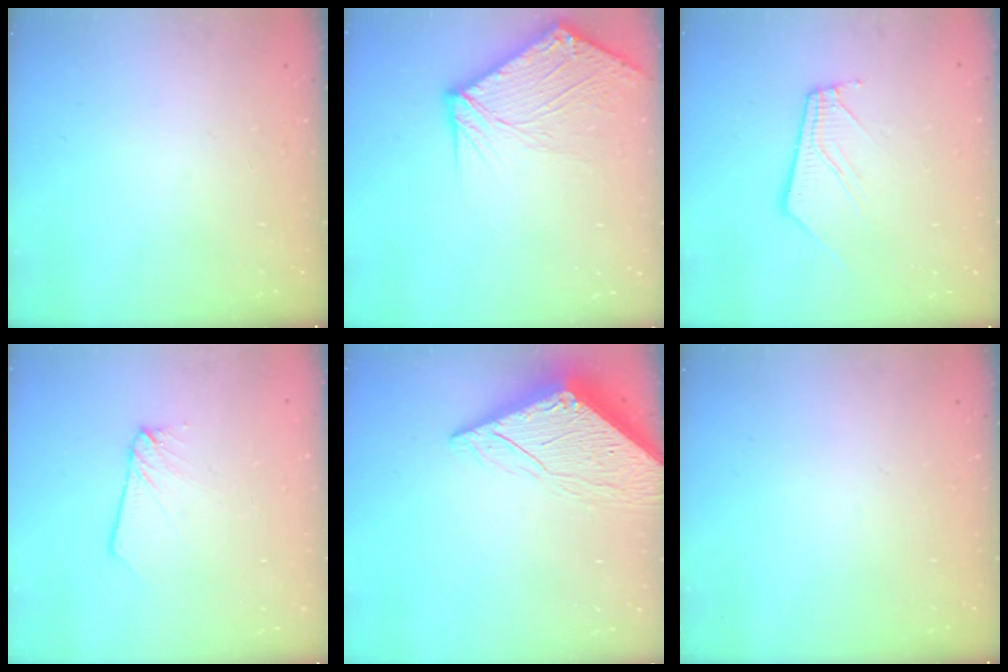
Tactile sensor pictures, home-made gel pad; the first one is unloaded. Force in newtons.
{"total": 10.5, "press": 10.3, "slide": 1.6}
{"total": 8.2, "press": 8.1, "slide": 1.1}
{"total": 2.7, "press": 2.7, "slide": 0.2}
{"total": 10.1, "press": 10.1, "slide": 1.0}
{"total": 0.0}